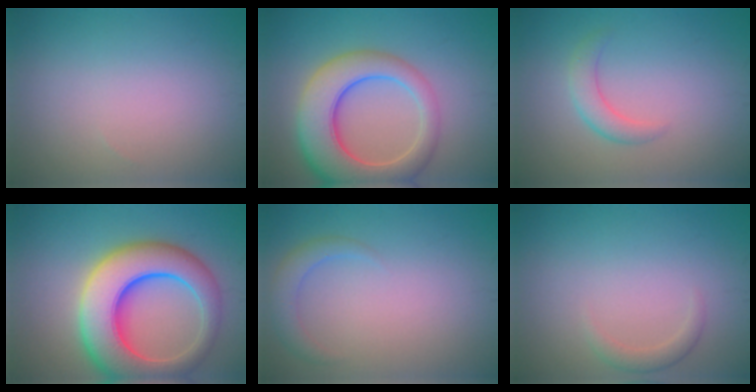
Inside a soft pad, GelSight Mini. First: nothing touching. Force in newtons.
{"total": 8.7, "press": 8.7, "slide": 0.8}
{"total": 2.2, "press": 2.2, "slide": 0.1}
{"total": 11.0, "press": 11.0, "slide": 0.3}
{"total": 1.9, "press": 1.9, "slide": 0.1}
{"total": 1.4, "press": 1.4, "slide": 0.1}